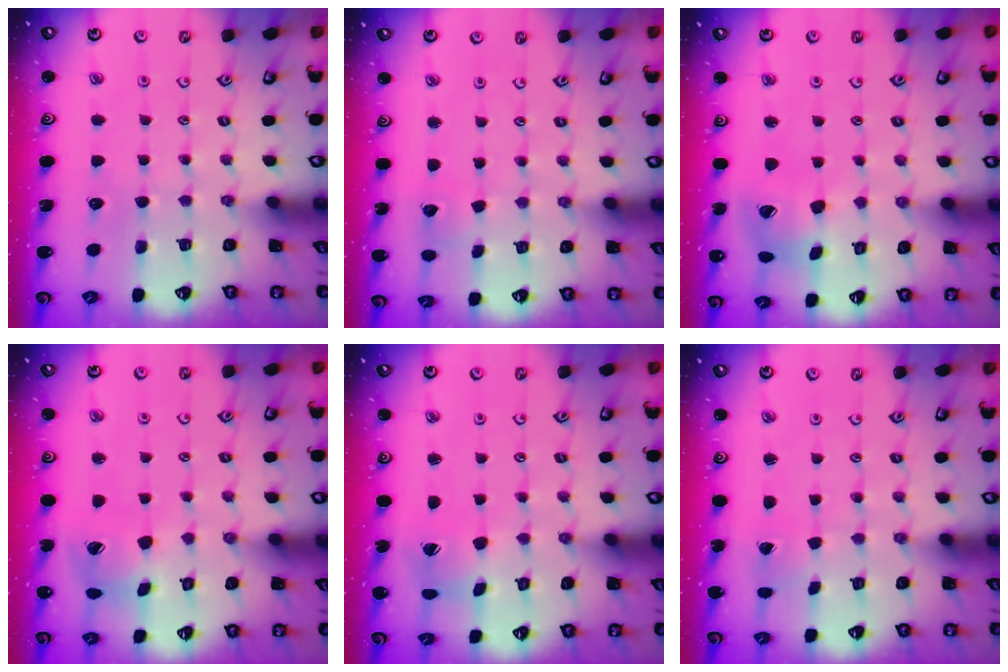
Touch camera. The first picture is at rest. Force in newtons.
{"total": 4.3, "press": 4.3, "slide": 0.4}
{"total": 14.0, "press": 13.9, "slide": 1.8}
{"total": 8.8, "press": 8.7, "slide": 1.2}
{"total": 4.2, "press": 4.2, "slide": 0.6}
{"total": 1.5, "press": 1.5, "slide": 0.1}